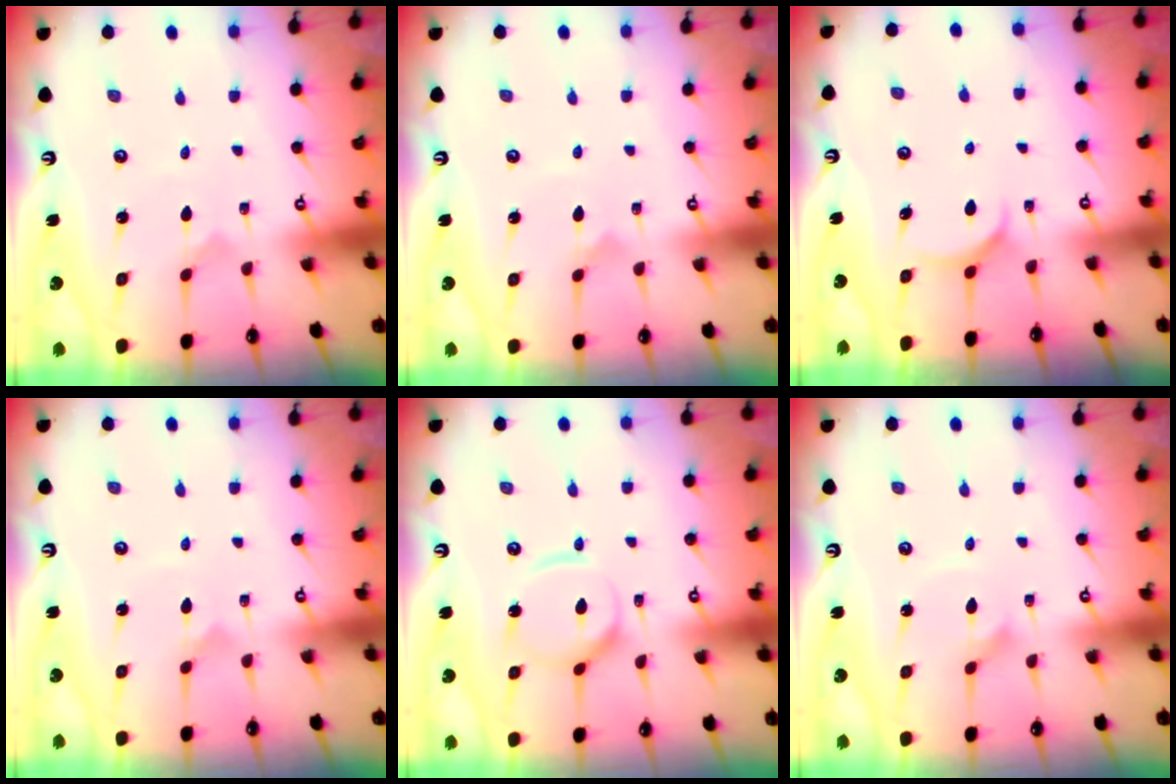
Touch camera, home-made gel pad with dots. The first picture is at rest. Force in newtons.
{"total": 1.3, "press": 1.3, "slide": 0.1}
{"total": 6.7, "press": 6.7, "slide": 0.6}
{"total": 1.3, "press": 1.3, "slide": 0.1}
{"total": 9.5, "press": 9.5, "slide": 0.9}
{"total": 1.8, "press": 1.8, "slide": 0.2}